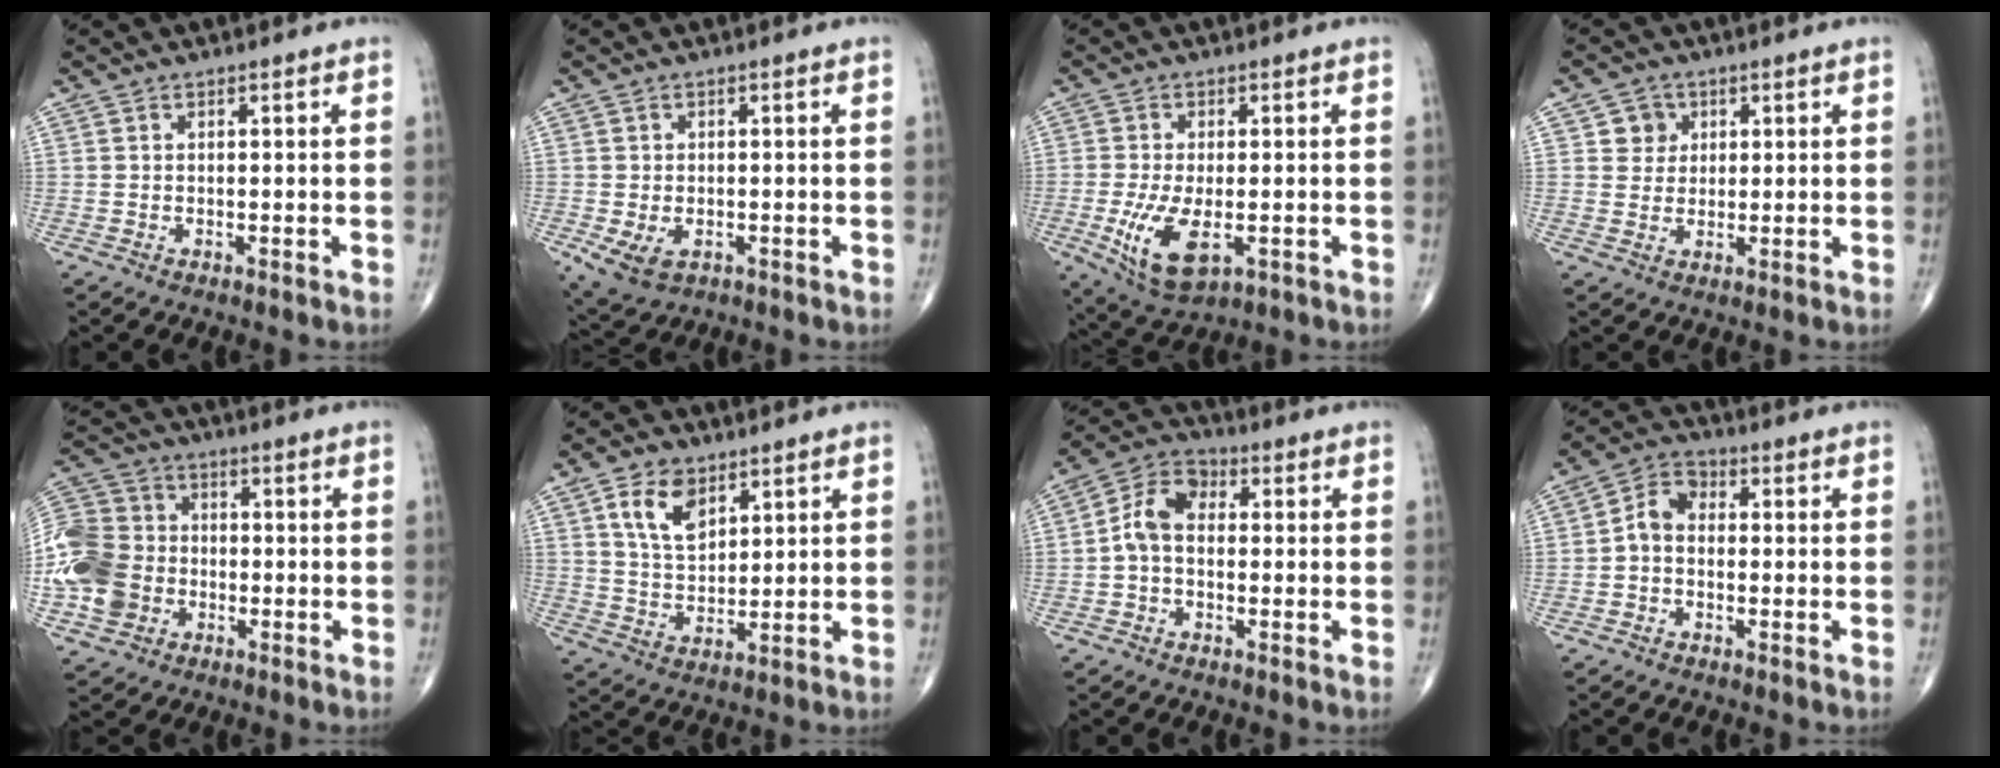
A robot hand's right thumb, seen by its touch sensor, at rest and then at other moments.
{"total": 5.8, "force": [-1.8, 3.8, 3.9], "torque": [-0.071, -0.003, -0.022]}
{"total": 9.5, "force": [-2.5, 4.5, 8.0], "torque": [-0.156, -0.015, -0.034]}
{"total": 4.0, "force": [1.4, 3.7, 0.7], "torque": [0.013, -0.002, 0.018]}
{"total": 14.1, "force": [-3.5, 11.6, 7.2], "torque": [-0.141, 0.022, -0.072]}
{"total": 8.3, "force": [4.1, 5.1, 5.1], "torque": [-0.076, -0.023, 0.080]}
{"total": 7.8, "force": [0.0, 5.3, 5.7], "torque": [-0.097, 0.027, -0.012]}
{"total": 5.7, "force": [-0.4, 4.2, 3.8], "torque": [-0.056, 0.021, -0.020]}